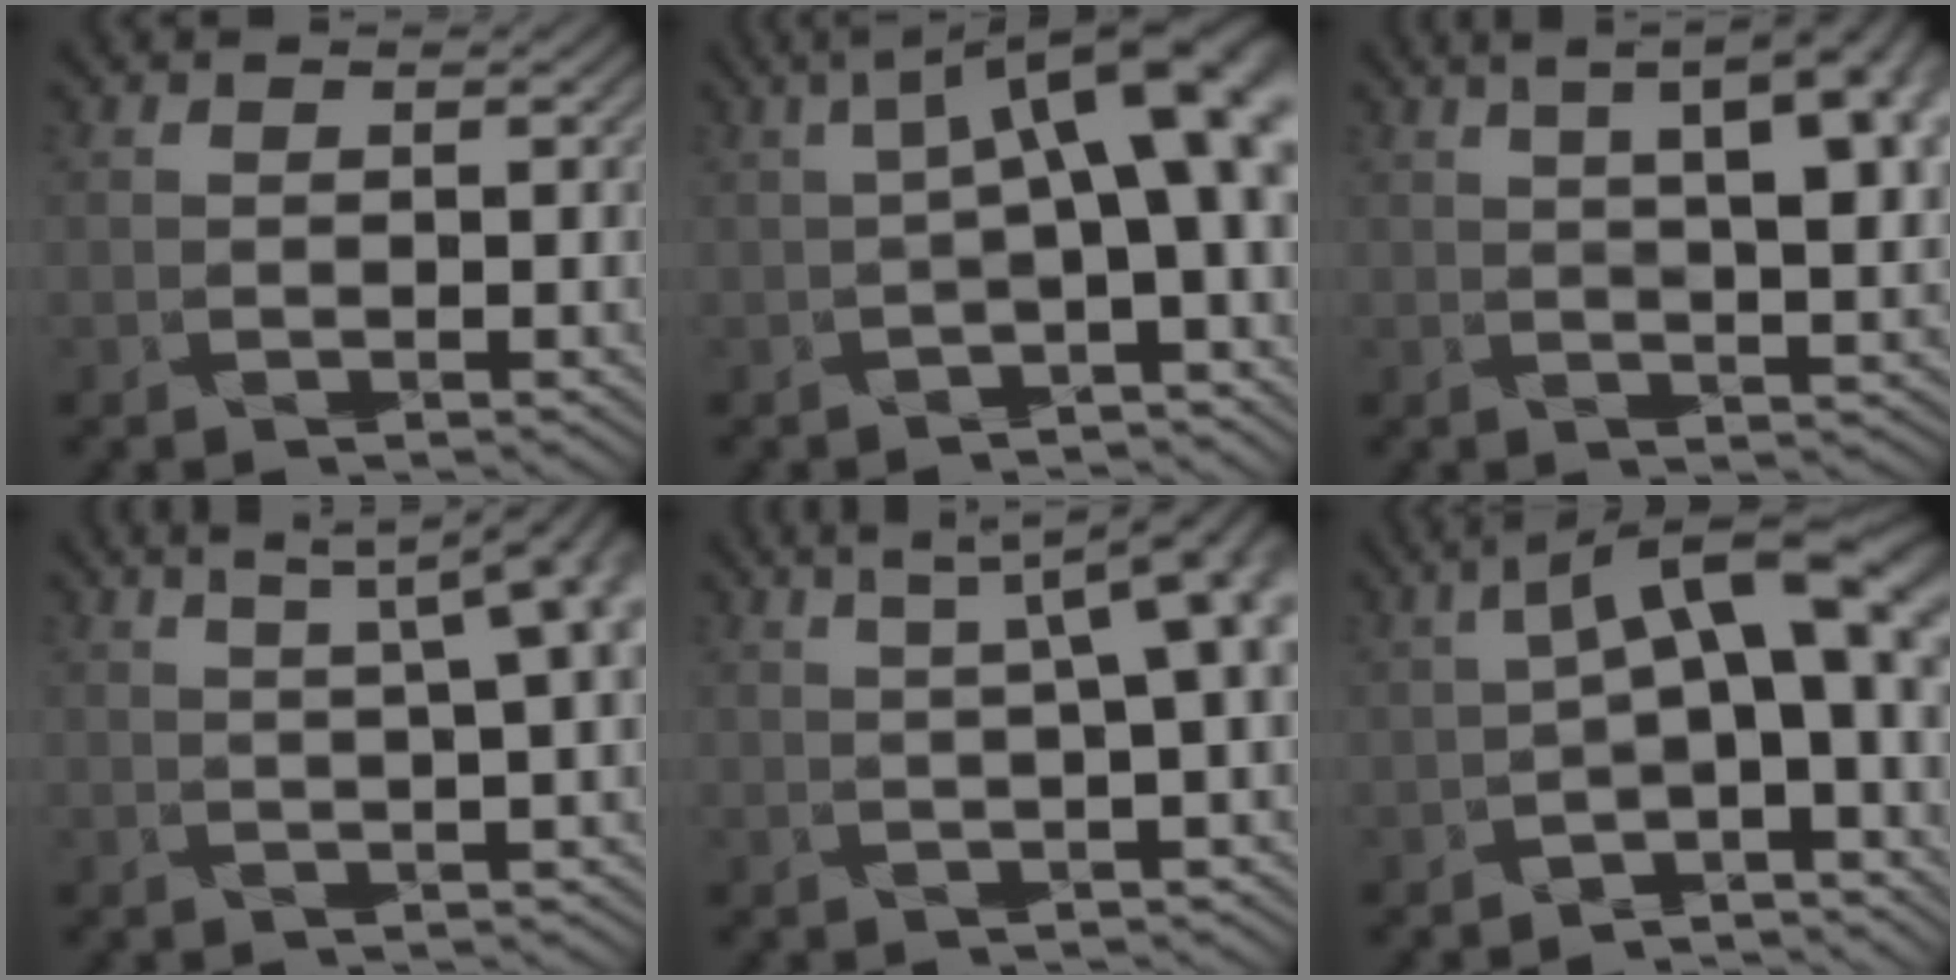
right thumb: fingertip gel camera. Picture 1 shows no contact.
{"total": 10.2, "force": [1.0, 2.9, 9.8], "torque": [-0.151, 0.013, 0.018]}
{"total": 10.5, "force": [4.3, 2.9, 9.1], "torque": [-0.118, 0.036, 0.053]}
{"total": 6.4, "force": [2.7, 0.7, 5.8], "torque": [-0.077, 0.025, 0.042]}
{"total": 7.2, "force": [1.9, 1.1, 6.9], "torque": [-0.099, 0.019, 0.029]}
{"total": 9.3, "force": [0.3, 3.5, 8.6], "torque": [-0.137, 0.010, 0.002]}